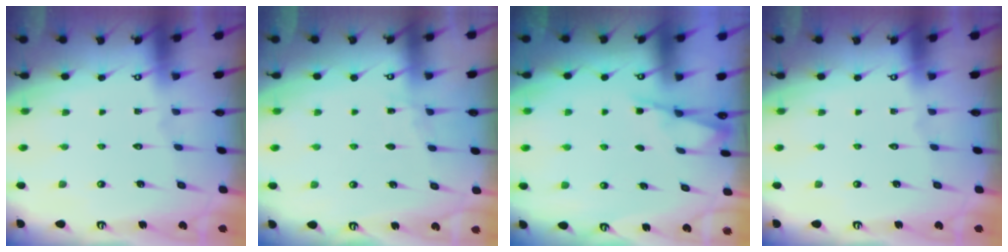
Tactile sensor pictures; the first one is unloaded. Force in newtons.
{"total": 2.7, "press": 2.7, "slide": 0.4}
{"total": 2.4, "press": 2.4, "slide": 0.5}
{"total": 0.0}